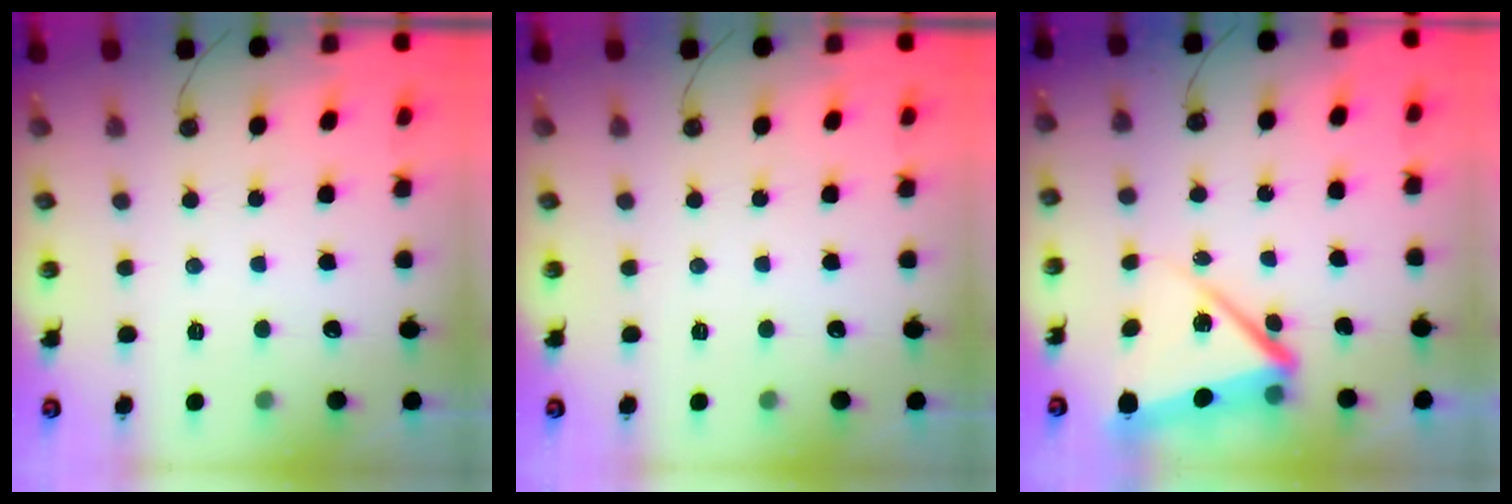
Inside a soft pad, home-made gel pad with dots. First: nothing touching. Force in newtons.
{"total": 0.0}
{"total": 8.8, "press": 8.7, "slide": 0.9}